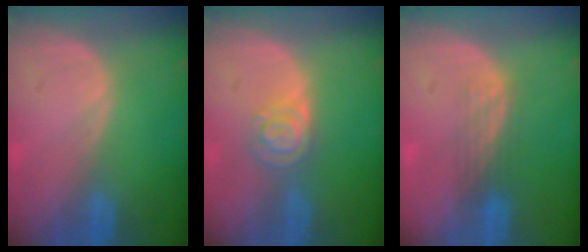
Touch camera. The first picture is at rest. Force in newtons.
{"total": 4.6, "press": 4.0, "slide": 2.3}
{"total": 2.9, "press": 2.7, "slide": 1.1}